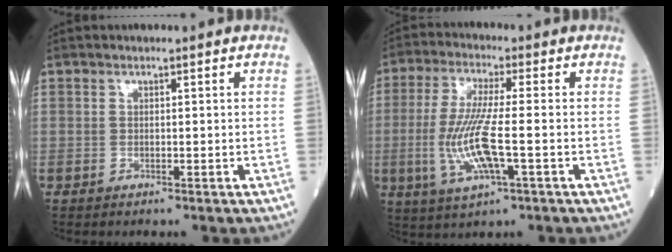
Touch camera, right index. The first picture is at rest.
{"total": 10.2, "force": [-2.2, 1.1, 9.9], "torque": [-0.208, -0.009, -0.045]}